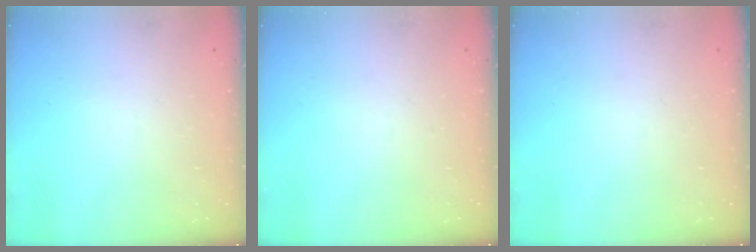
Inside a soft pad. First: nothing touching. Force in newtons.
{"total": 0.0}
{"total": 0.0}